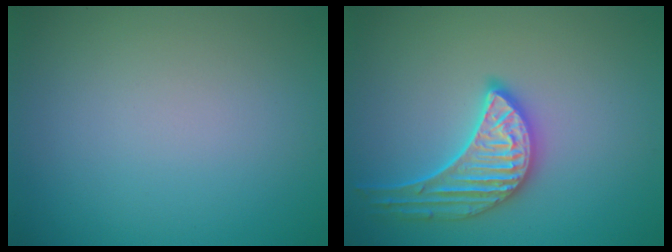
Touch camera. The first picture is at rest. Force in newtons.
{"total": 3.8, "press": 3.7, "slide": 0.9}